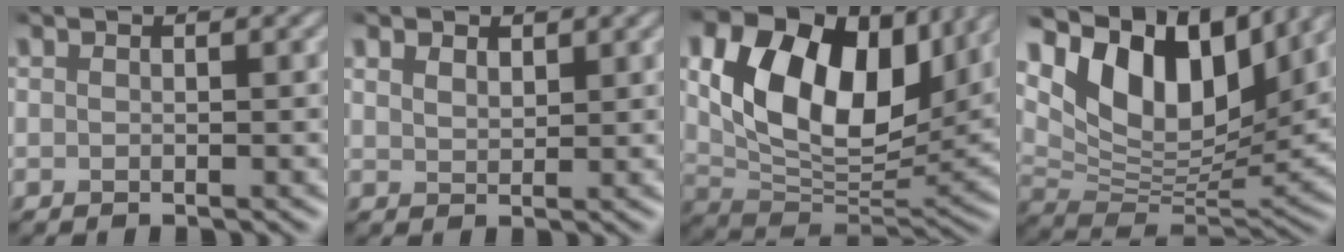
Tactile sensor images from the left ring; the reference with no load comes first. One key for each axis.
{"total": 1.4, "fx": 1.2, "fy": 0.7, "fz": 0.4, "tx": -0.017, "ty": -0.001, "tz": 0.028}
{"total": 13.1, "fx": 4.7, "fy": 7.9, "fz": 9.4, "tx": -0.172, "ty": -0.002, "tz": 0.089}
{"total": 10.6, "fx": 5.8, "fy": 5.3, "fz": 7.2, "tx": -0.129, "ty": 0.002, "tz": 0.106}